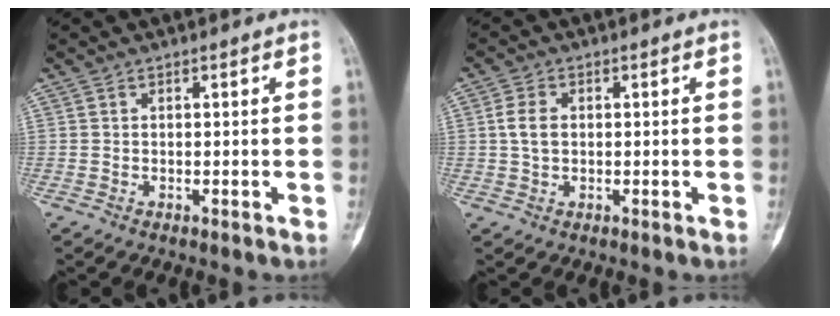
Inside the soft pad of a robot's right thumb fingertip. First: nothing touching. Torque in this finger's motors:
{"motor_torque": [0.39, 0.39, 0.74, 0.06, 0.25]}